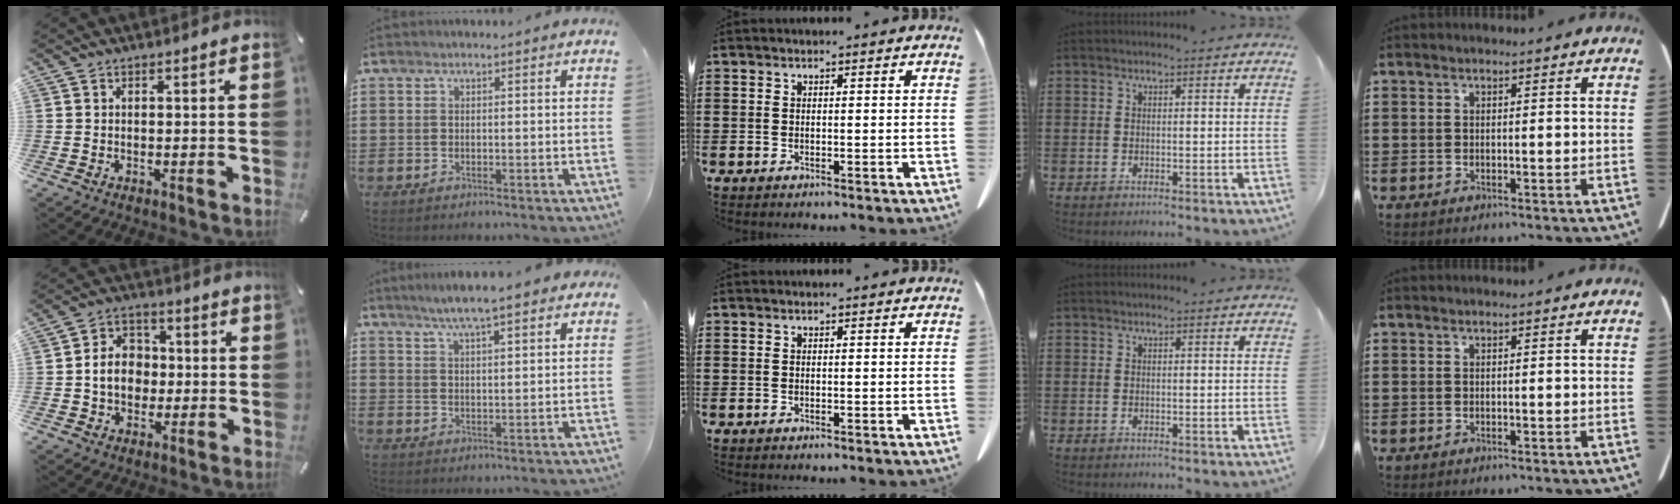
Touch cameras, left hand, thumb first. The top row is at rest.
{"thumb": {"total": 8.9, "force": [-0.8, 7.5, 4.6], "torque": [-0.091, 0.018, -0.013]}, "index": {"total": 5.8, "force": [4.7, 0.6, 3.4], "torque": [-0.078, -0.005, 0.082]}}